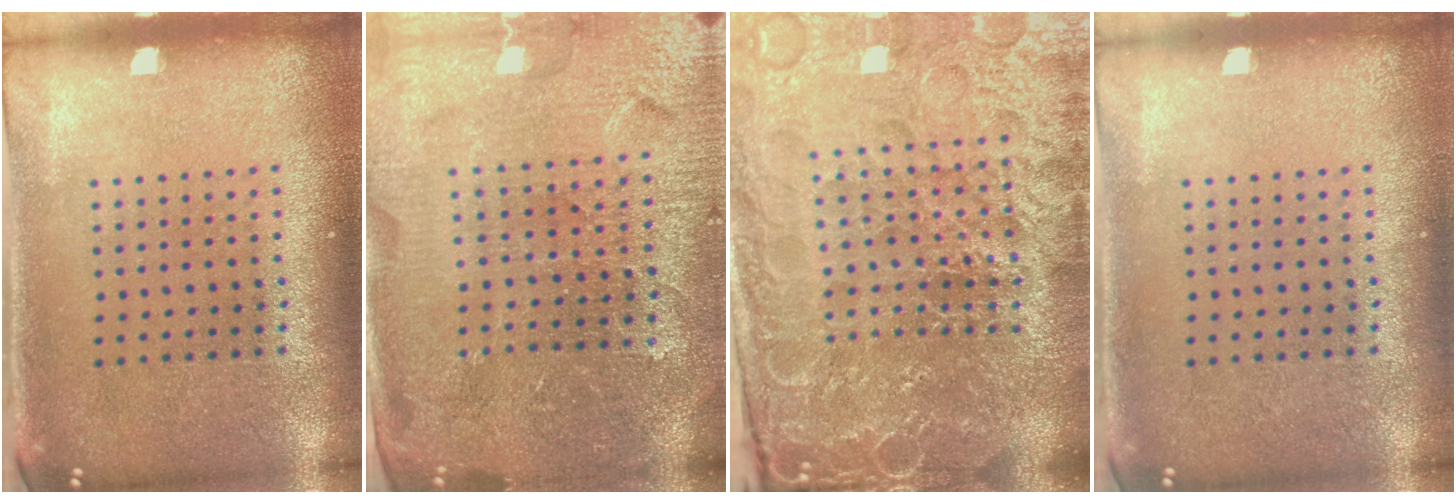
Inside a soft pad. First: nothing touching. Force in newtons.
{"total": 4.8, "press": 4.5, "slide": 1.6}
{"total": 5.6, "press": 5.2, "slide": 2.1}
{"total": 0.0}